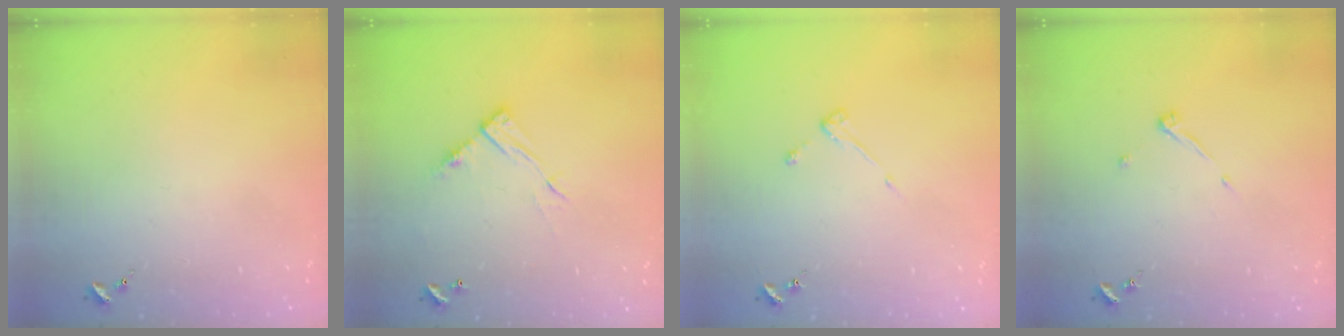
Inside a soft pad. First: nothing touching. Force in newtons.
{"total": 10.0, "press": 10.0, "slide": 0.5}
{"total": 3.0, "press": 3.0, "slide": 0.4}
{"total": 3.9, "press": 3.9, "slide": 0.5}